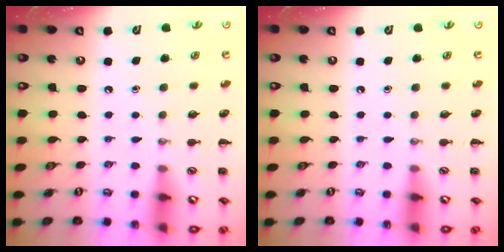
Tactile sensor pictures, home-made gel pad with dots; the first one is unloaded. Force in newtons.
{"total": 0.0}